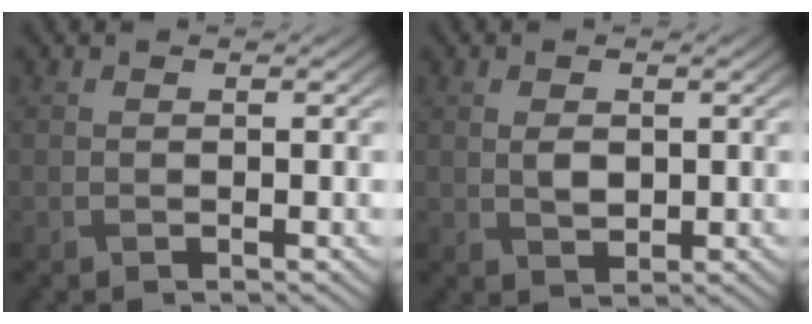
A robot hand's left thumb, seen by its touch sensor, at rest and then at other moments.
{"total": 2.1, "force": [0.3, 1.4, 1.5], "torque": [-0.036, -0.003, 0.009]}